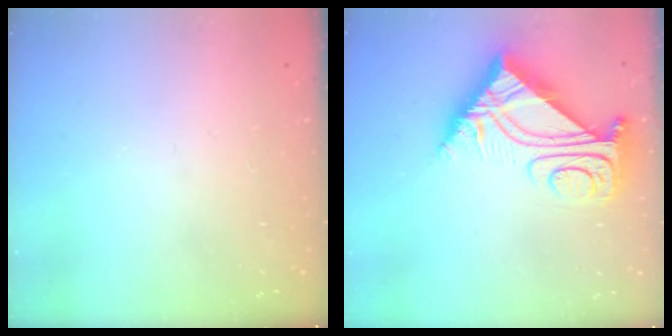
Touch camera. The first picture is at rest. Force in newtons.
{"total": 10.3, "press": 10.2, "slide": 1.2}